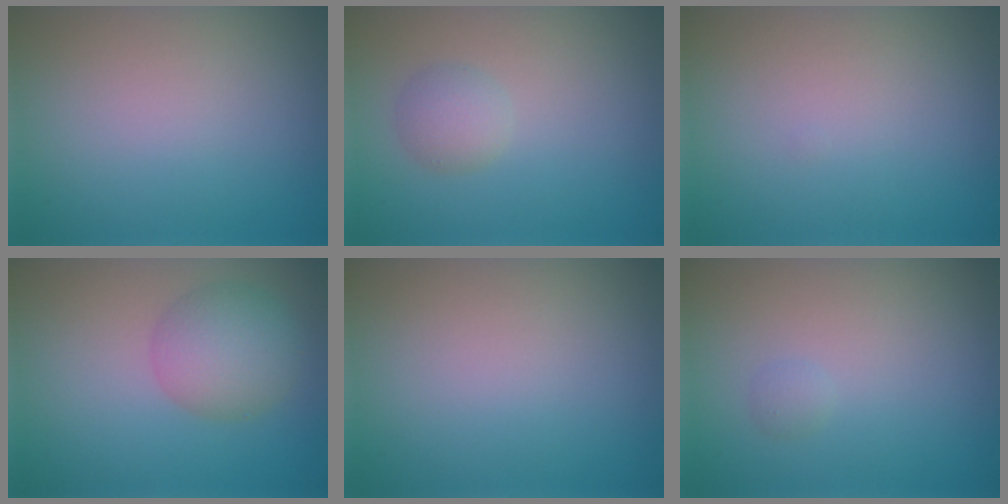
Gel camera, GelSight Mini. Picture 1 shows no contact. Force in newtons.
{"total": 2.2, "press": 2.2, "slide": 0.2}
{"total": 0.0}
{"total": 4.8, "press": 4.8, "slide": 0.1}
{"total": 0.0}
{"total": 0.8, "press": 0.8, "slide": 0.0}